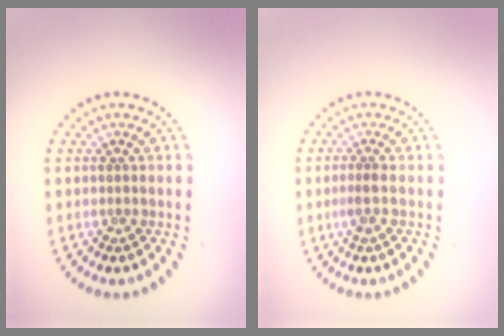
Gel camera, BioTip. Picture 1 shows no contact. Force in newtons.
{"total": 1.2, "press": 0.9, "slide": 0.8}